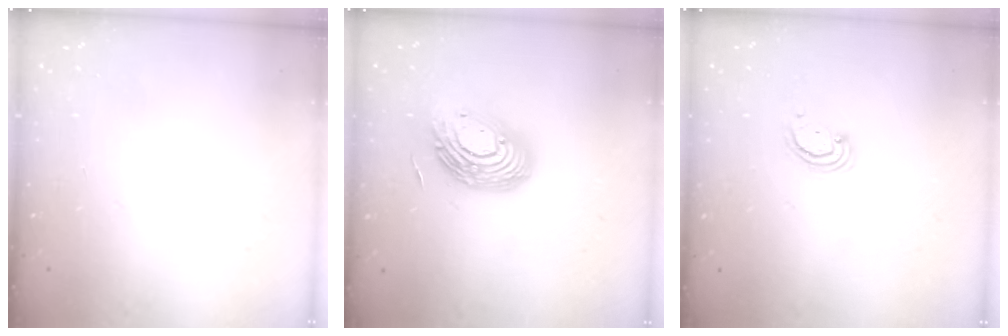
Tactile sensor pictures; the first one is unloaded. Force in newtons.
{"total": 14.5, "press": 14.5, "slide": 1.0}
{"total": 2.9, "press": 2.8, "slide": 0.3}